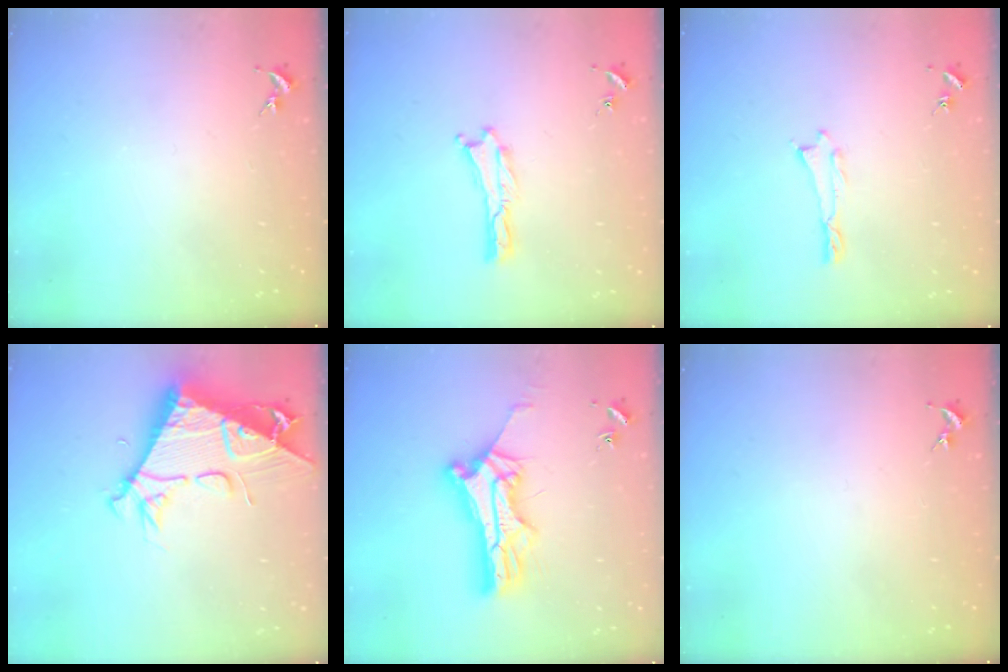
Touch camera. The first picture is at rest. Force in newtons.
{"total": 0.0}
{"total": 0.0}
{"total": 9.4, "press": 9.4, "slide": 0.9}
{"total": 10.4, "press": 10.4, "slide": 0.8}
{"total": 0.0}